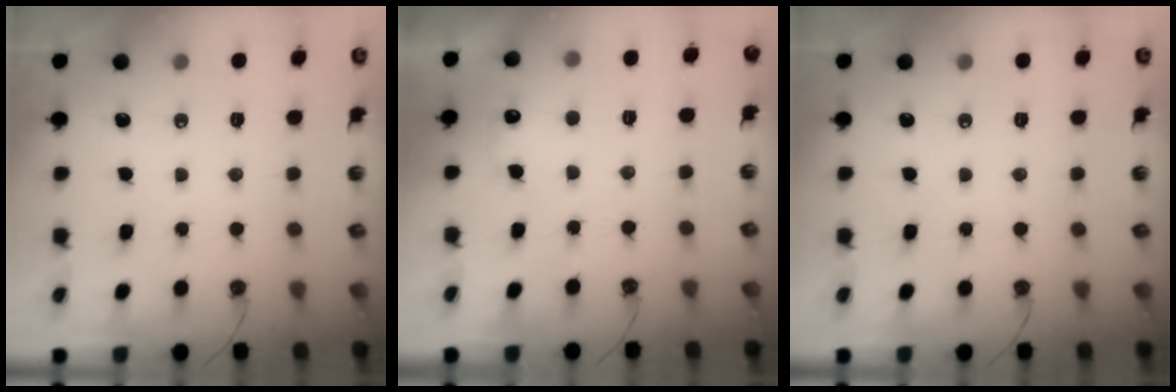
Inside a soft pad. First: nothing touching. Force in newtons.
{"total": 6.4, "press": 6.3, "slide": 1.3}
{"total": 0.0}